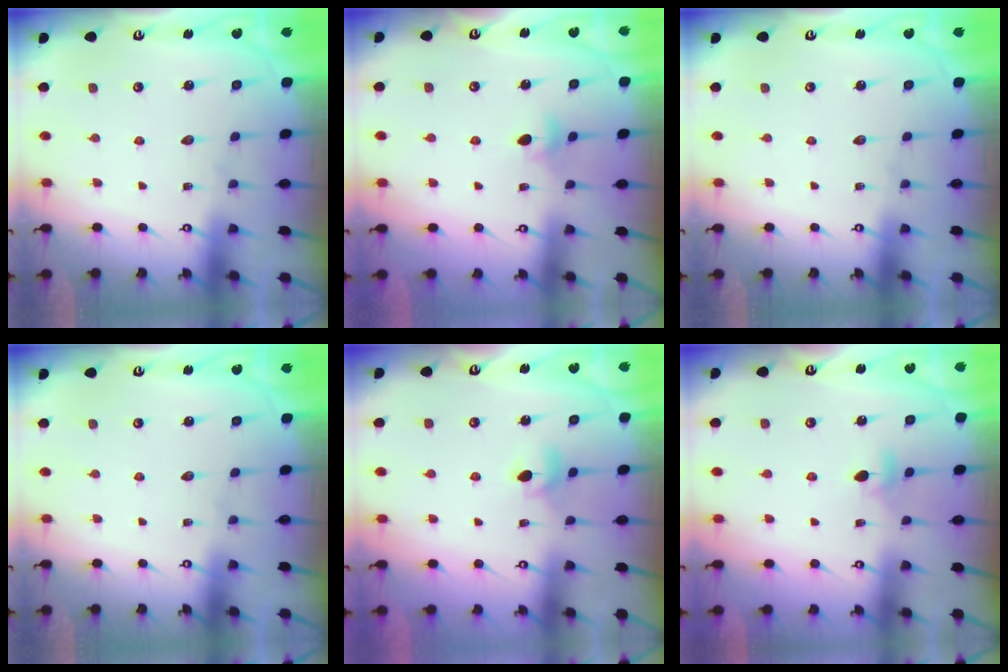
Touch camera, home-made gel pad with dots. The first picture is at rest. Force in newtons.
{"total": 4.5, "press": 4.4, "slide": 0.9}
{"total": 0.0}
{"total": 0.0}
{"total": 5.0, "press": 4.9, "slide": 0.5}
{"total": 3.7, "press": 3.6, "slide": 0.8}